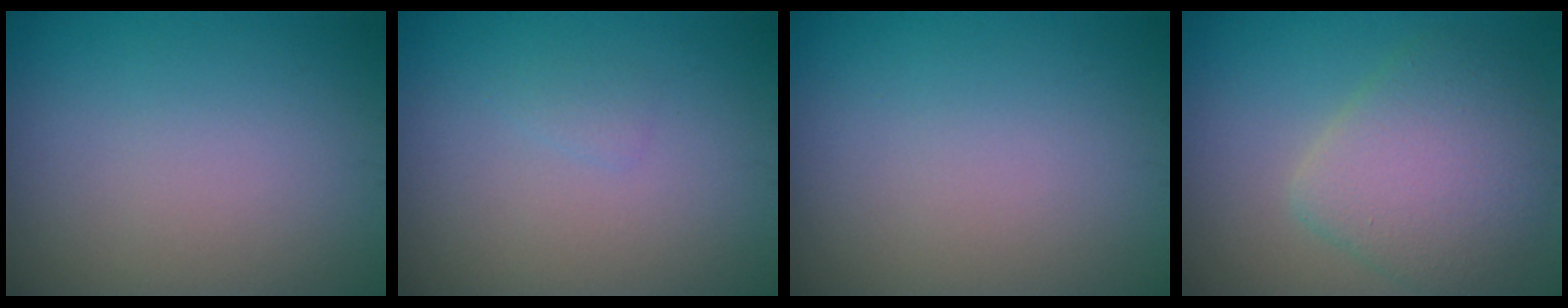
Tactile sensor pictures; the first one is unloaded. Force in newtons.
{"total": 0.6, "press": 0.6, "slide": 0.0}
{"total": 0.0}
{"total": 5.6, "press": 5.6, "slide": 0.3}